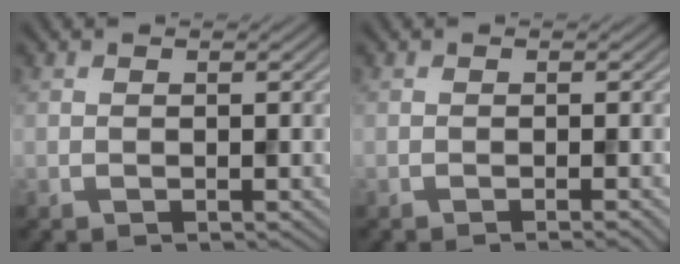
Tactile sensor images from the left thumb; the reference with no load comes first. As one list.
[{"total": 1.2, "force": [-0.4, 0.3, 1.1], "torque": [-0.011, -0.002, -0.012]}]